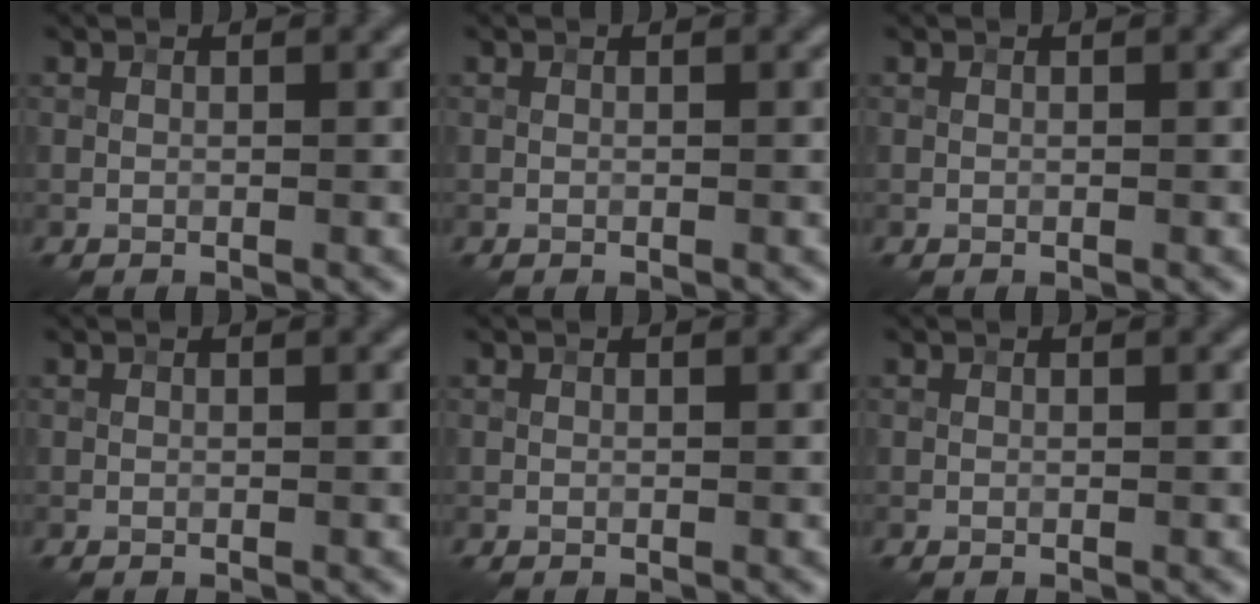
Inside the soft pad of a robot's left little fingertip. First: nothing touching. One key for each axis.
{"total": 0.0}
{"total": 0.0}
{"total": 0.0}
{"total": 0.0}
{"total": 0.0}